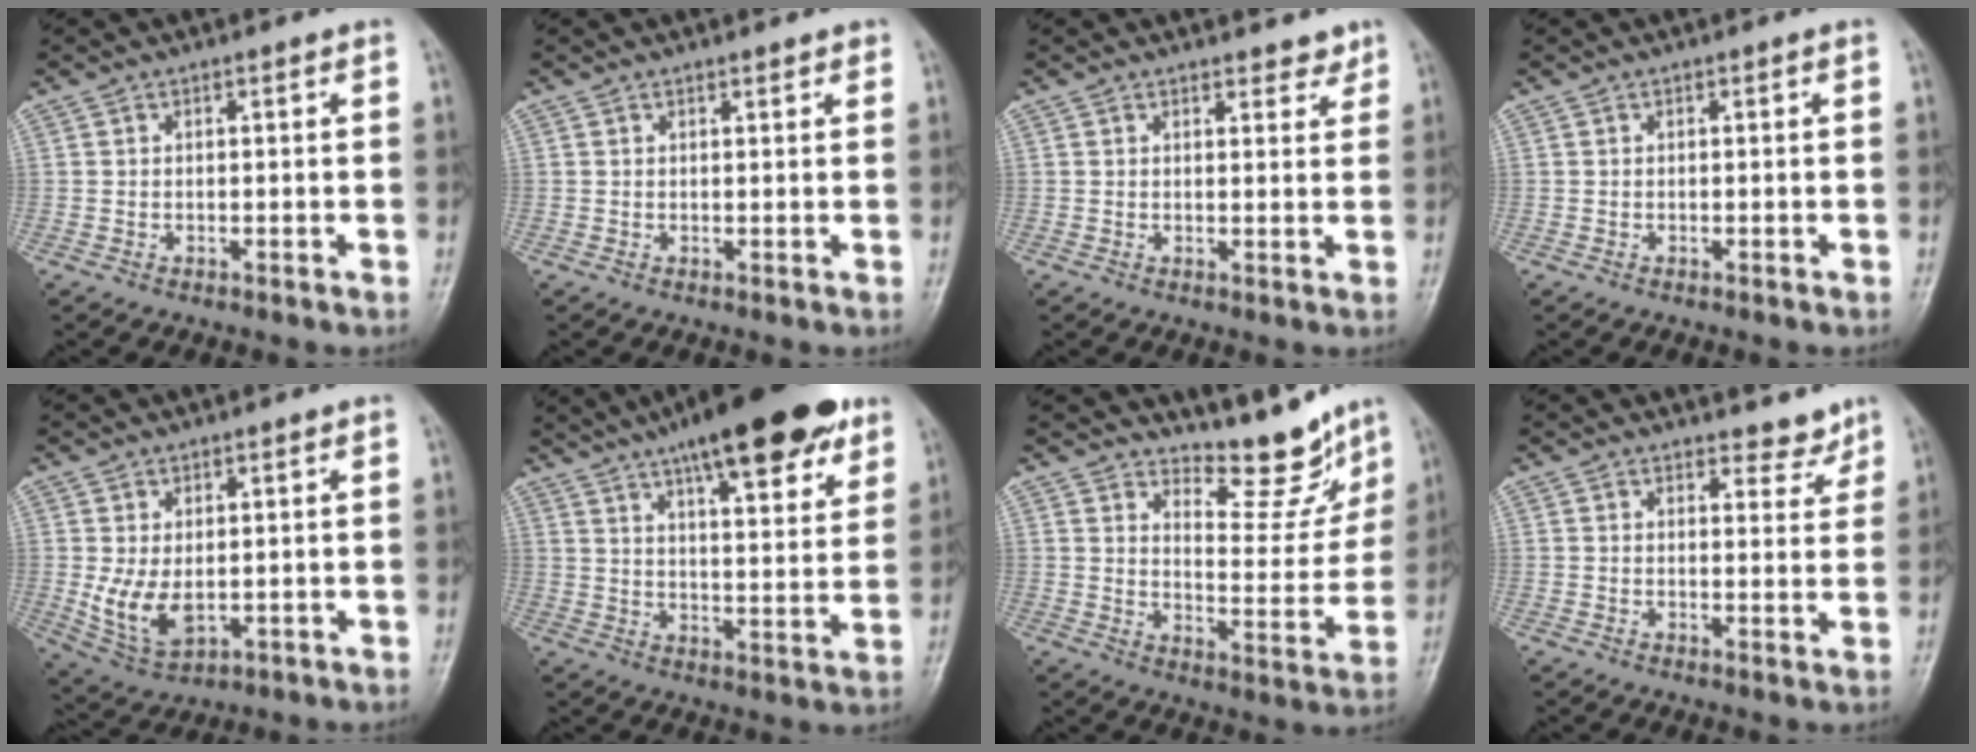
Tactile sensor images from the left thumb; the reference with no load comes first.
{"total": 1.1, "force": [0.9, 0.4, 0.4], "torque": [-0.006, -0.005, 0.010]}
{"total": 2.9, "force": [2.5, 1.3, 0.9], "torque": [0.010, -0.016, 0.029]}
{"total": 0.0}
{"total": 7.9, "force": [0.4, 4.8, 6.2], "torque": [-0.110, -0.018, 0.025]}
{"total": 21.6, "force": [13.6, 6.5, 15.5], "torque": [-0.204, -0.033, 0.201]}
{"total": 11.2, "force": [10.0, 3.7, 3.5], "torque": [-0.019, -0.083, 0.146]}
{"total": 4.1, "force": [3.6, 1.8, 0.7], "torque": [0.011, -0.031, 0.042]}